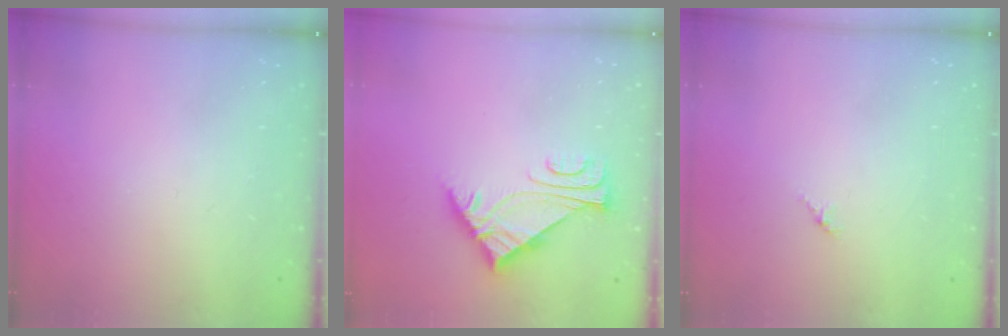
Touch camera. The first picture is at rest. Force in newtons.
{"total": 6.0, "press": 5.9, "slide": 0.5}
{"total": 1.5, "press": 1.4, "slide": 0.4}